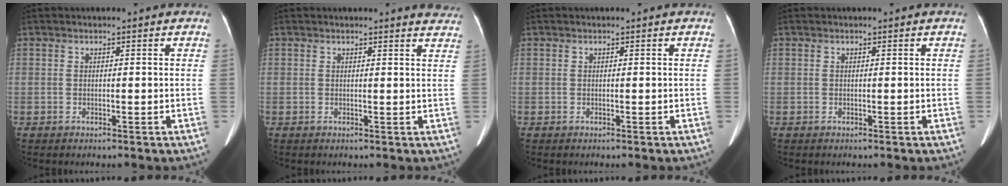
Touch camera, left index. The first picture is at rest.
{"total": 4.9, "force": [4.8, 0.6, 0.8], "torque": [0.001, -0.019, 0.024]}
{"total": 0.0}
{"total": 0.0}